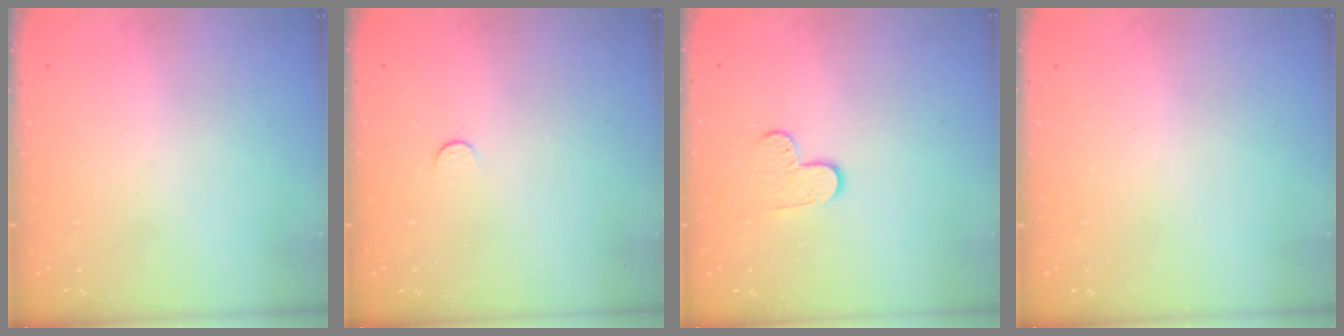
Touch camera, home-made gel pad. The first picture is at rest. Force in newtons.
{"total": 3.0, "press": 3.0, "slide": 0.3}
{"total": 4.5, "press": 4.5, "slide": 0.4}
{"total": 0.0}